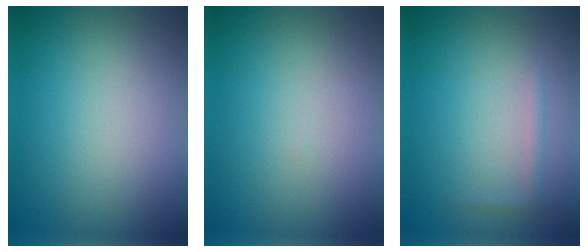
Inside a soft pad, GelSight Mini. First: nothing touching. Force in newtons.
{"total": 0.0}
{"total": 0.7, "press": 0.7, "slide": 0.0}